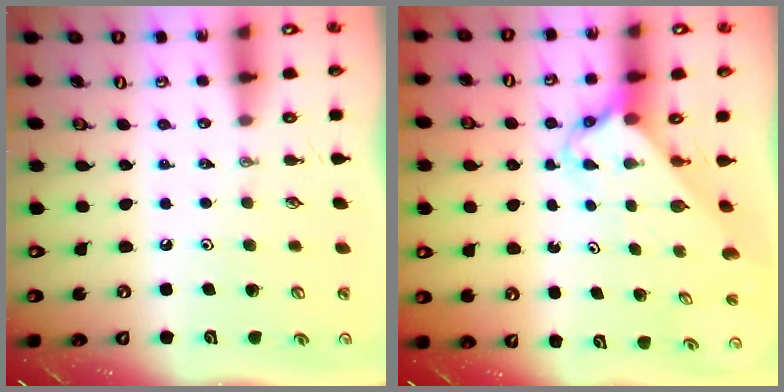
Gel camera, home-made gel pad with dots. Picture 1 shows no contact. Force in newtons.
{"total": 2.6, "press": 2.6, "slide": 0.2}